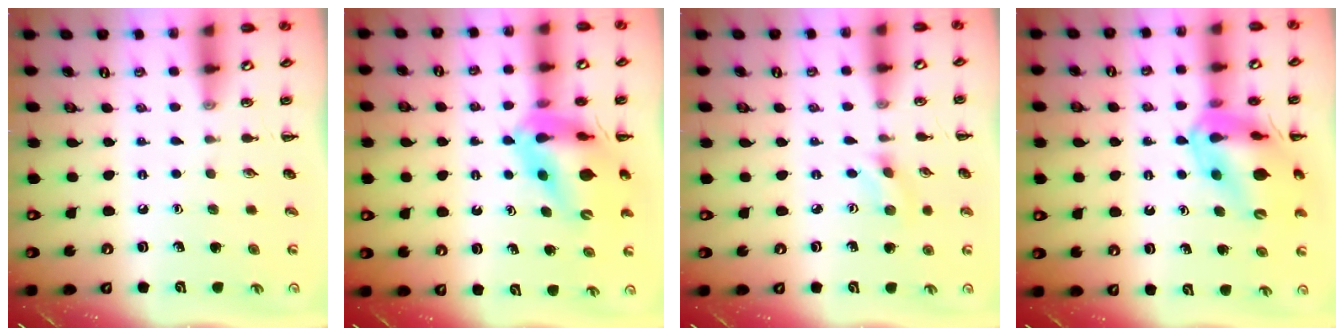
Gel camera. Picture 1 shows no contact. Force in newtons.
{"total": 13.3, "press": 12.6, "slide": 4.0}
{"total": 2.0, "press": 1.9, "slide": 0.8}
{"total": 17.9, "press": 17.7, "slide": 3.1}